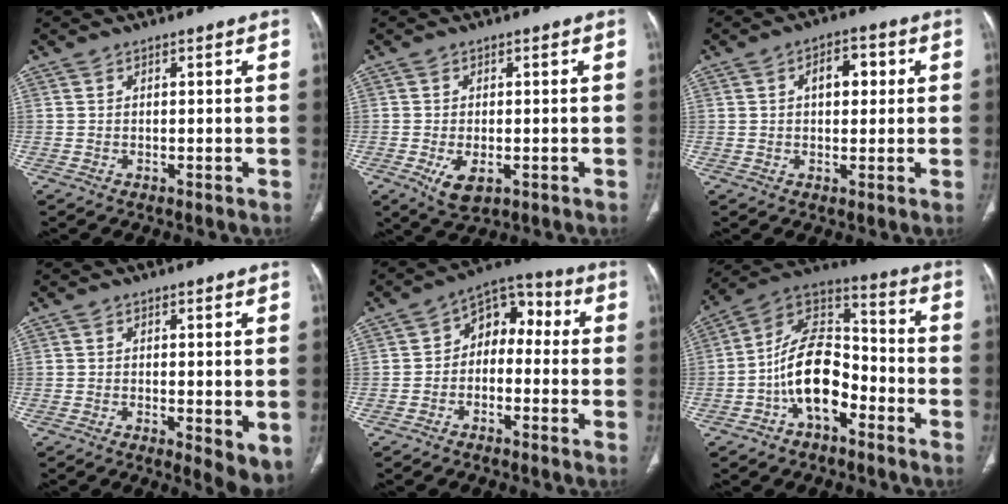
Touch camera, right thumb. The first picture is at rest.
{"total": 5.3, "force": [-1.7, 2.8, 4.1], "torque": [-0.073, -0.005, -0.020]}
{"total": 5.9, "force": [1.2, 3.5, 4.5], "torque": [-0.051, 0.011, 0.014]}
{"total": 5.7, "force": [-0.8, 1.9, 5.3], "torque": [-0.073, -0.018, -0.010]}
{"total": 8.3, "force": [-0.8, 6.0, 5.7], "torque": [-0.050, 0.043, -0.033]}
{"total": 14.5, "force": [-5.3, 8.3, 10.7], "torque": [-0.171, 0.066, -0.102]}